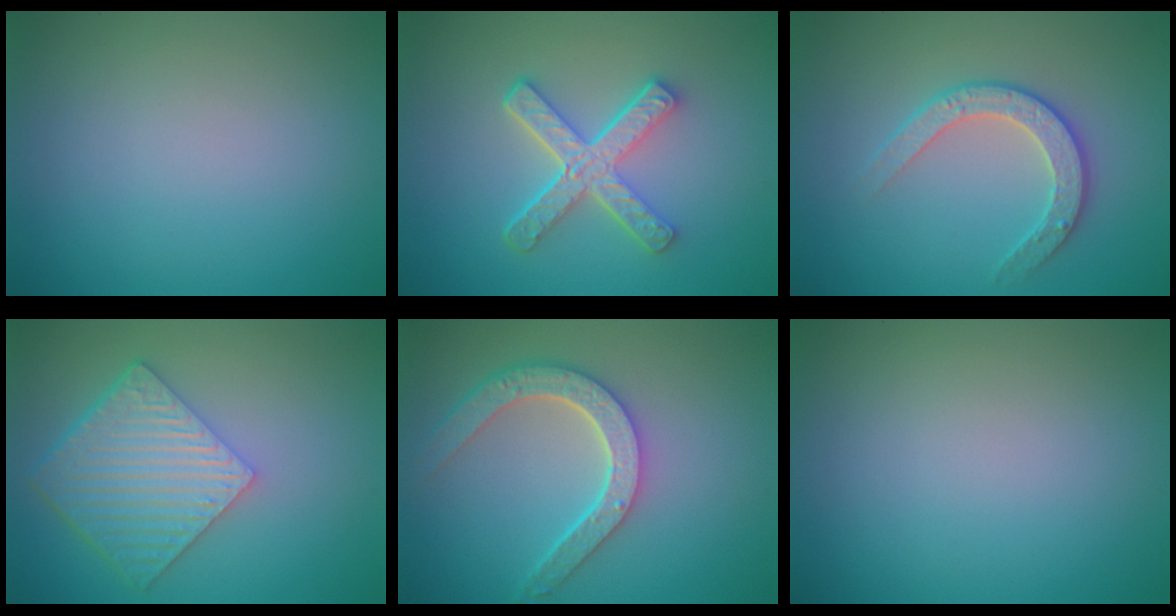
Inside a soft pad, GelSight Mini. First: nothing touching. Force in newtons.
{"total": 5.1, "press": 3.7, "slide": 3.4}
{"total": 2.9, "press": 2.8, "slide": 0.8}
{"total": 6.9, "press": 4.9, "slide": 4.8}
{"total": 5.0, "press": 4.1, "slide": 3.0}
{"total": 0.0}